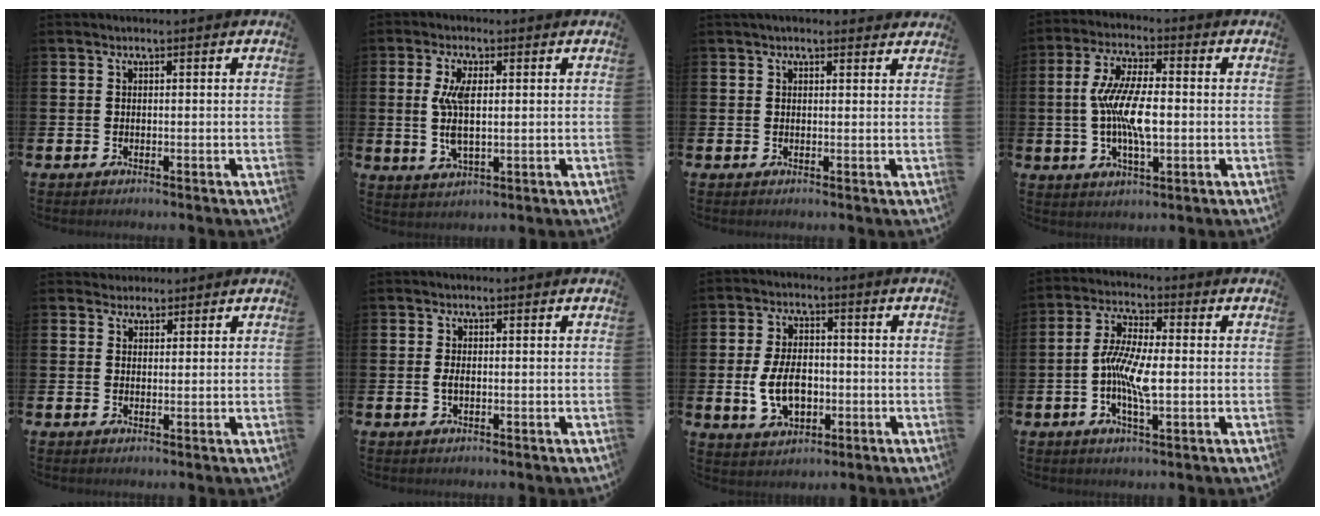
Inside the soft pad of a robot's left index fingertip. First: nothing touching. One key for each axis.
{"total": 5.6, "fx": 1.0, "fy": 2.3, "fz": 5.0, "tx": -0.099, "ty": -0.001, "tz": 0.012}
{"total": 1.7, "fx": 1.6, "fy": 0.4, "fz": 0.4, "tx": -0.009, "ty": 0.000, "tz": 0.029}
{"total": 9.2, "fx": -0.1, "fy": 3.4, "fz": 8.5, "tx": -0.170, "ty": 0.001, "tz": -0.006}
{"total": 2.5, "fx": 2.1, "fy": 1.2, "fz": -0.4, "tx": 0.011, "ty": -0.004, "tz": 0.037}
{"total": 1.1, "fx": 0.0, "fy": 0.4, "fz": 1.0, "tx": -0.023, "ty": 0.004, "tz": 0.000}
{"total": 6.9, "fx": -1.0, "fy": 4.4, "fz": 5.2, "tx": -0.099, "ty": 0.004, "tz": -0.022}
{"total": 6.7, "fx": -0.8, "fy": 2.2, "fz": 6.2, "tx": -0.127, "ty": 0.006, "tz": -0.019}